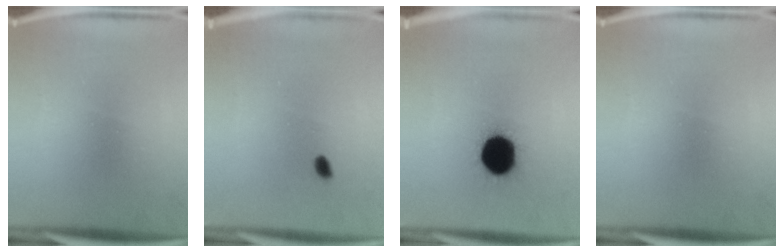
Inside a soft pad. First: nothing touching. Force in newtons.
{"total": 1.3}
{"total": 16.3}
{"total": 0.0}